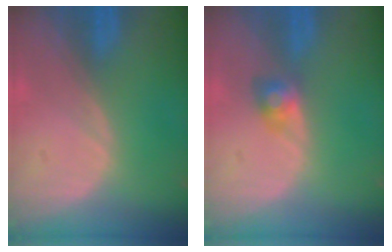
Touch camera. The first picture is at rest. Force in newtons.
{"total": 2.7, "press": 2.7, "slide": 0.0}